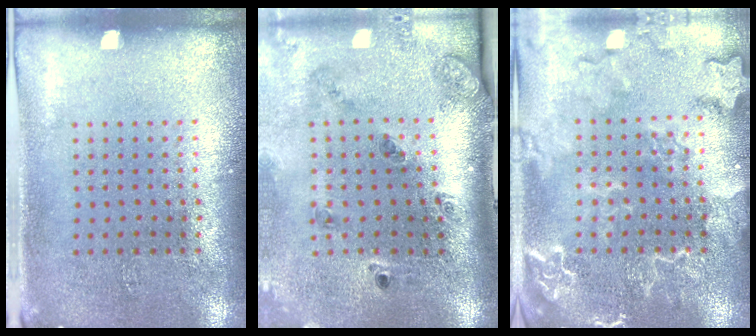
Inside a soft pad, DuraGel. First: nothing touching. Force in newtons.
{"total": 1.8, "press": 1.5, "slide": 1.0}
{"total": 2.4, "press": 2.4, "slide": 0.3}